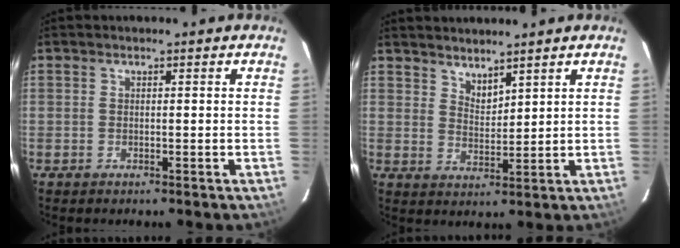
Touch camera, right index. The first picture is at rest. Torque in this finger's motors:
{"motor_torque": [-0.04, 0.22, 0.00, 0.00]}